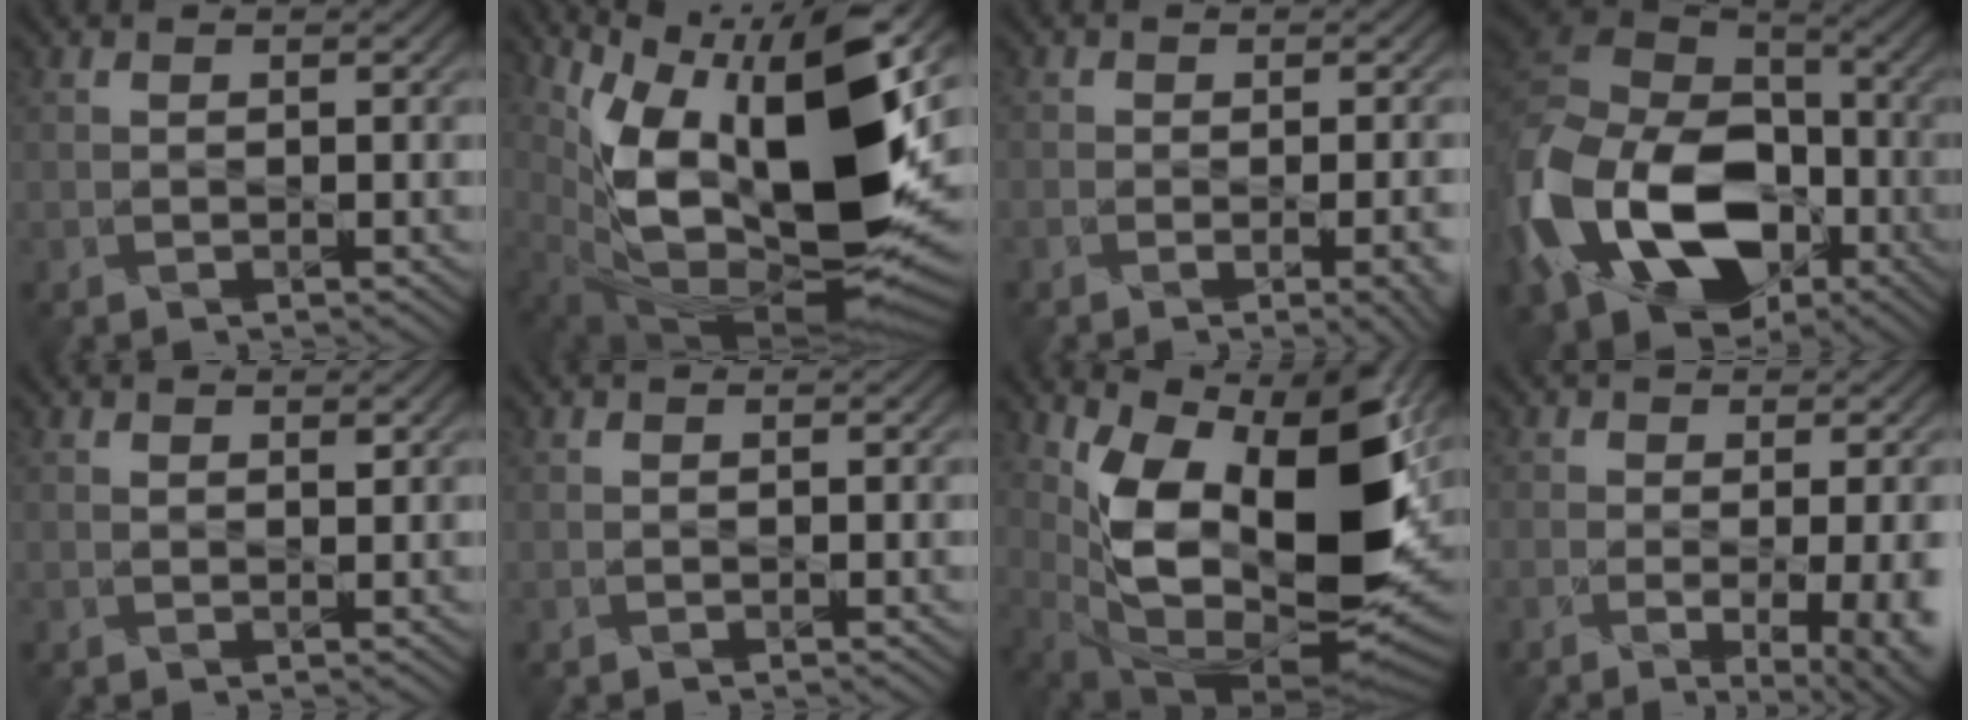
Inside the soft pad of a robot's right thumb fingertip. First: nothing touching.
{"total": 17.6, "force": [3.4, 7.7, 15.4], "torque": [-0.250, -0.001, 0.068]}
{"total": 5.3, "force": [-2.3, 2.1, 4.2], "torque": [-0.029, -0.004, -0.021]}
{"total": 19.3, "force": [-7.0, 14.3, 10.9], "torque": [-0.282, -0.025, -0.130]}
{"total": 1.0, "force": [0.9, 0.2, 0.0], "torque": [0.001, -0.004, 0.017]}
{"total": 0.0}
{"total": 15.2, "force": [3.2, 7.6, 12.8], "torque": [-0.211, -0.019, 0.065]}
{"total": 9.5, "force": [-2.5, 4.1, 8.2], "torque": [-0.071, -0.006, -0.016]}